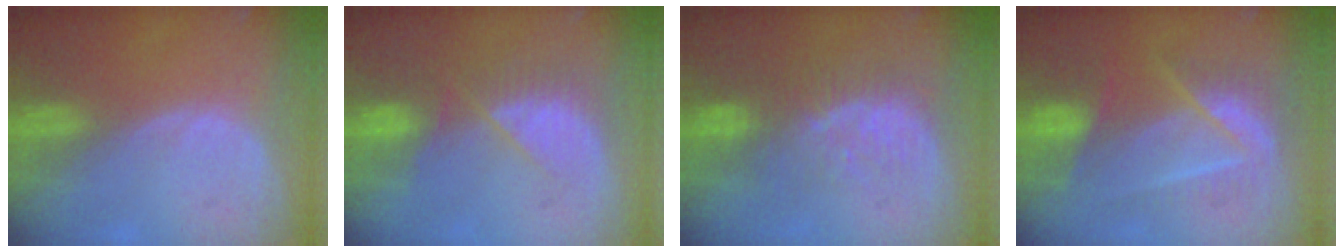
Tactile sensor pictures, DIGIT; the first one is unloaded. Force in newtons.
{"total": 7.2, "press": 6.6, "slide": 2.9}
{"total": 8.2, "press": 7.6, "slide": 3.1}
{"total": 7.1, "press": 7.1, "slide": 0.2}